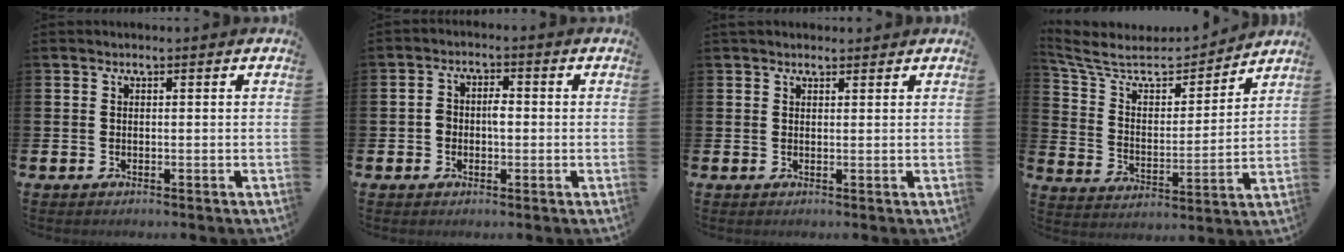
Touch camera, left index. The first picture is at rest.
{"total": 2.6, "force": [-0.3, 1.8, 1.8], "torque": [-0.026, 0.004, -0.009]}
{"total": 1.5, "force": [1.4, 0.5, 0.2], "torque": [0.003, 0.002, 0.023]}
{"total": 7.7, "force": [6.8, 2.9, 2.0], "torque": [-0.077, -0.053, 0.116]}